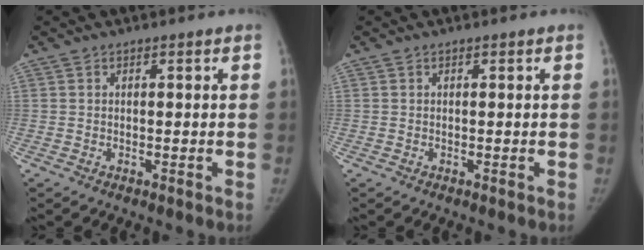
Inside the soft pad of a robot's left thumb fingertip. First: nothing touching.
{"total": 0.0}